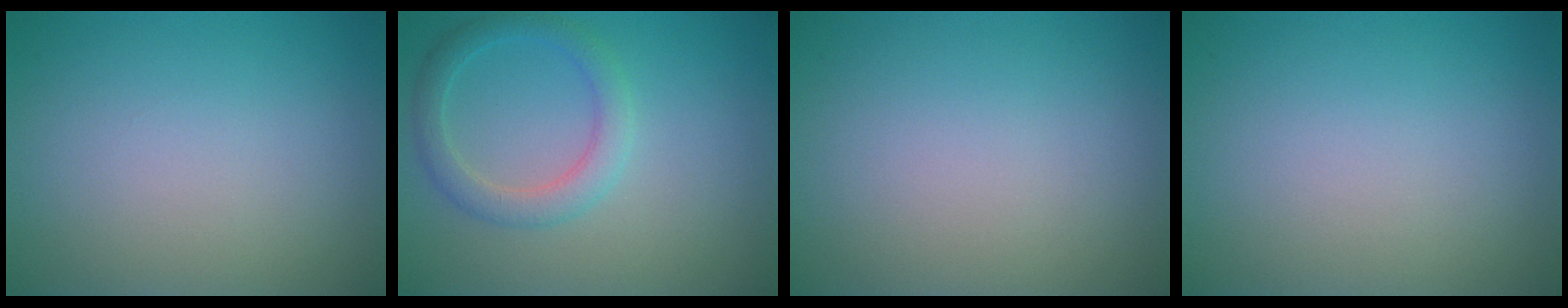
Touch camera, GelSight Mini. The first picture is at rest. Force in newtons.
{"total": 2.8, "press": 2.8, "slide": 0.1}
{"total": 0.0}
{"total": 0.0}